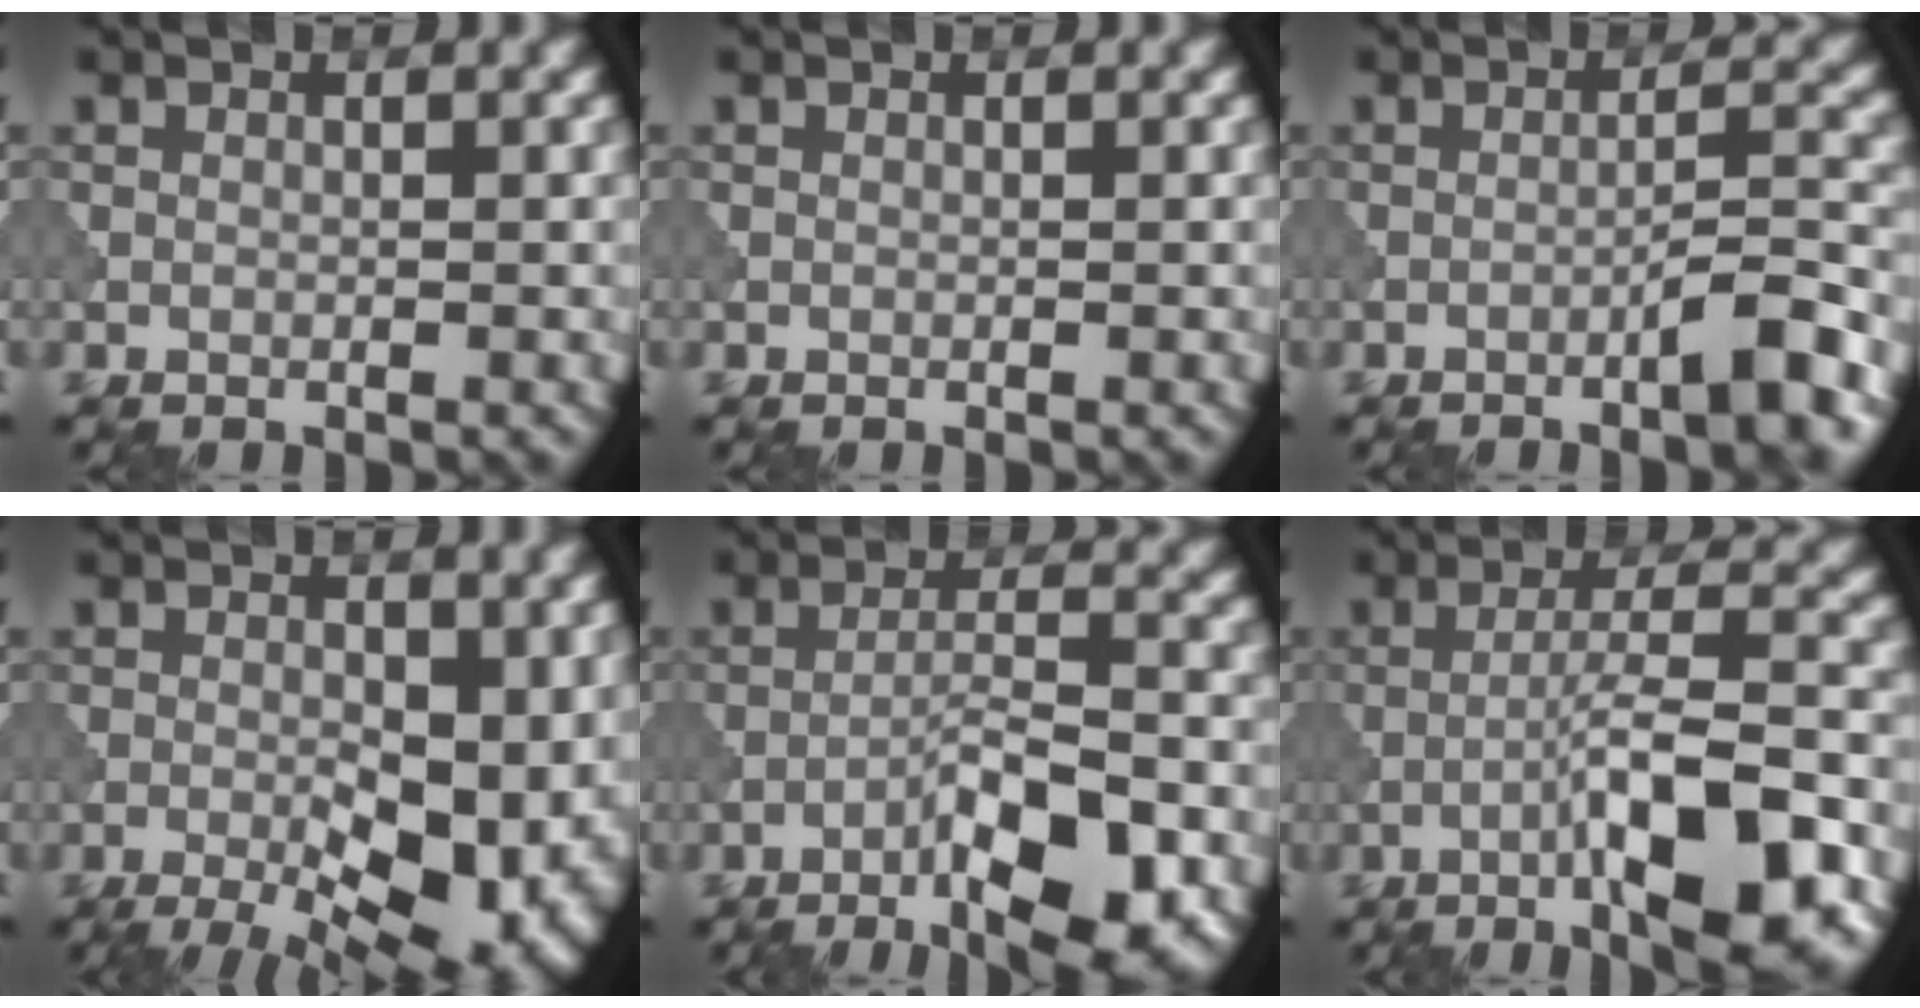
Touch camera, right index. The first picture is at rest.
{"total": 0.0}
{"total": 4.2, "force": [-2.4, 0.4, 3.4], "torque": [-0.048, 0.017, -0.046]}
{"total": 11.7, "force": [-3.3, 5.6, 9.7], "torque": [-0.121, -0.008, -0.050]}
{"total": 7.9, "force": [-4.3, 1.7, 6.4], "torque": [-0.102, 0.010, -0.069]}
{"total": 9.6, "force": [-4.2, 2.0, 8.4], "torque": [-0.132, 0.014, -0.071]}